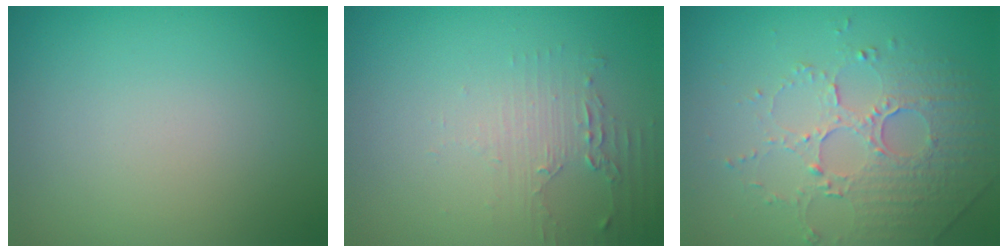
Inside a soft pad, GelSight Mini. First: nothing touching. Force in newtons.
{"total": 1.7, "press": 1.7, "slide": 0.3}
{"total": 5.0, "press": 3.4, "slide": 3.7}